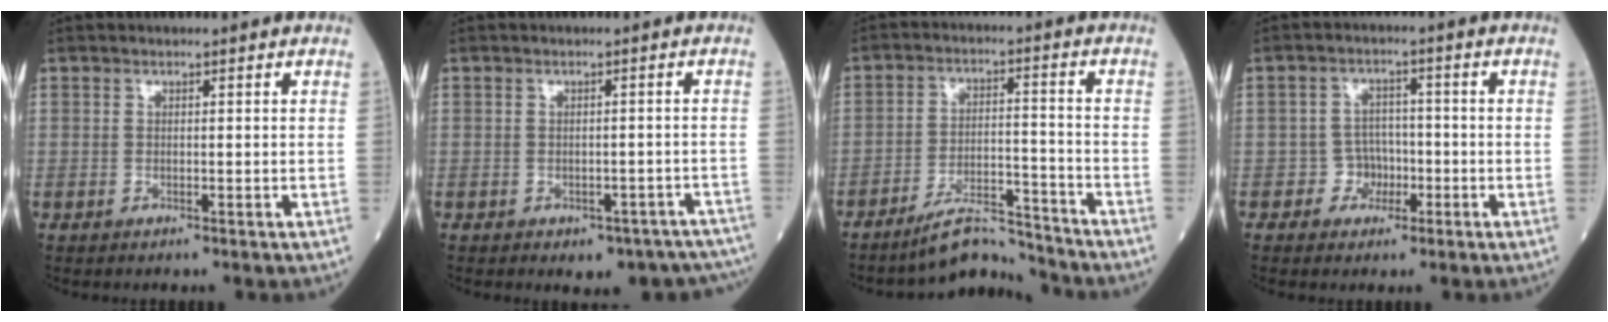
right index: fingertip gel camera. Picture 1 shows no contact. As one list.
[{"total": 8.8, "force": [-6.8, 4.8, 3.1], "torque": [-0.018, 0.006, -0.074]}, {"total": 7.1, "force": [-6.9, 0.7, 1.4], "torque": [-0.025, 0.008, -0.121]}, {"total": 3.7, "force": [-1.3, 3.4, 0.6], "torque": [0.005, 0.013, -0.024]}]